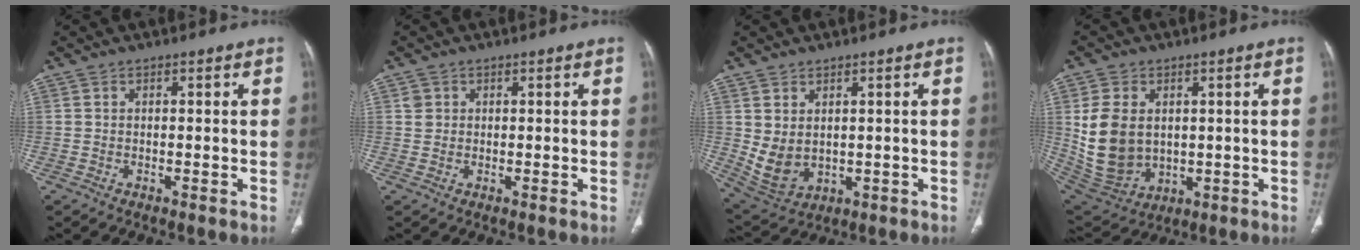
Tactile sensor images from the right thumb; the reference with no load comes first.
{"total": 1.6, "force": [0.6, 1.4, 0.3], "torque": [0.004, -0.001, 0.009]}
{"total": 7.6, "force": [0.8, 5.1, 5.6], "torque": [-0.097, -0.011, 0.043]}
{"total": 13.6, "force": [1.7, 9.9, 9.1], "torque": [-0.164, -0.010, 0.058]}